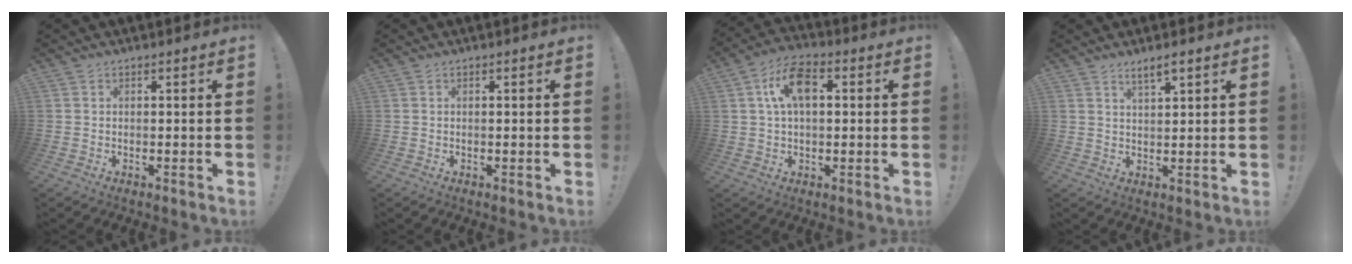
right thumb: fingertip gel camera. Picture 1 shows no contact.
{"total": 0.0}
{"total": 10.9, "force": [2.4, 6.3, 8.5], "torque": [-0.141, 0.018, 0.048]}
{"total": 3.8, "force": [2.8, 0.7, 2.5], "torque": [-0.039, -0.017, 0.046]}